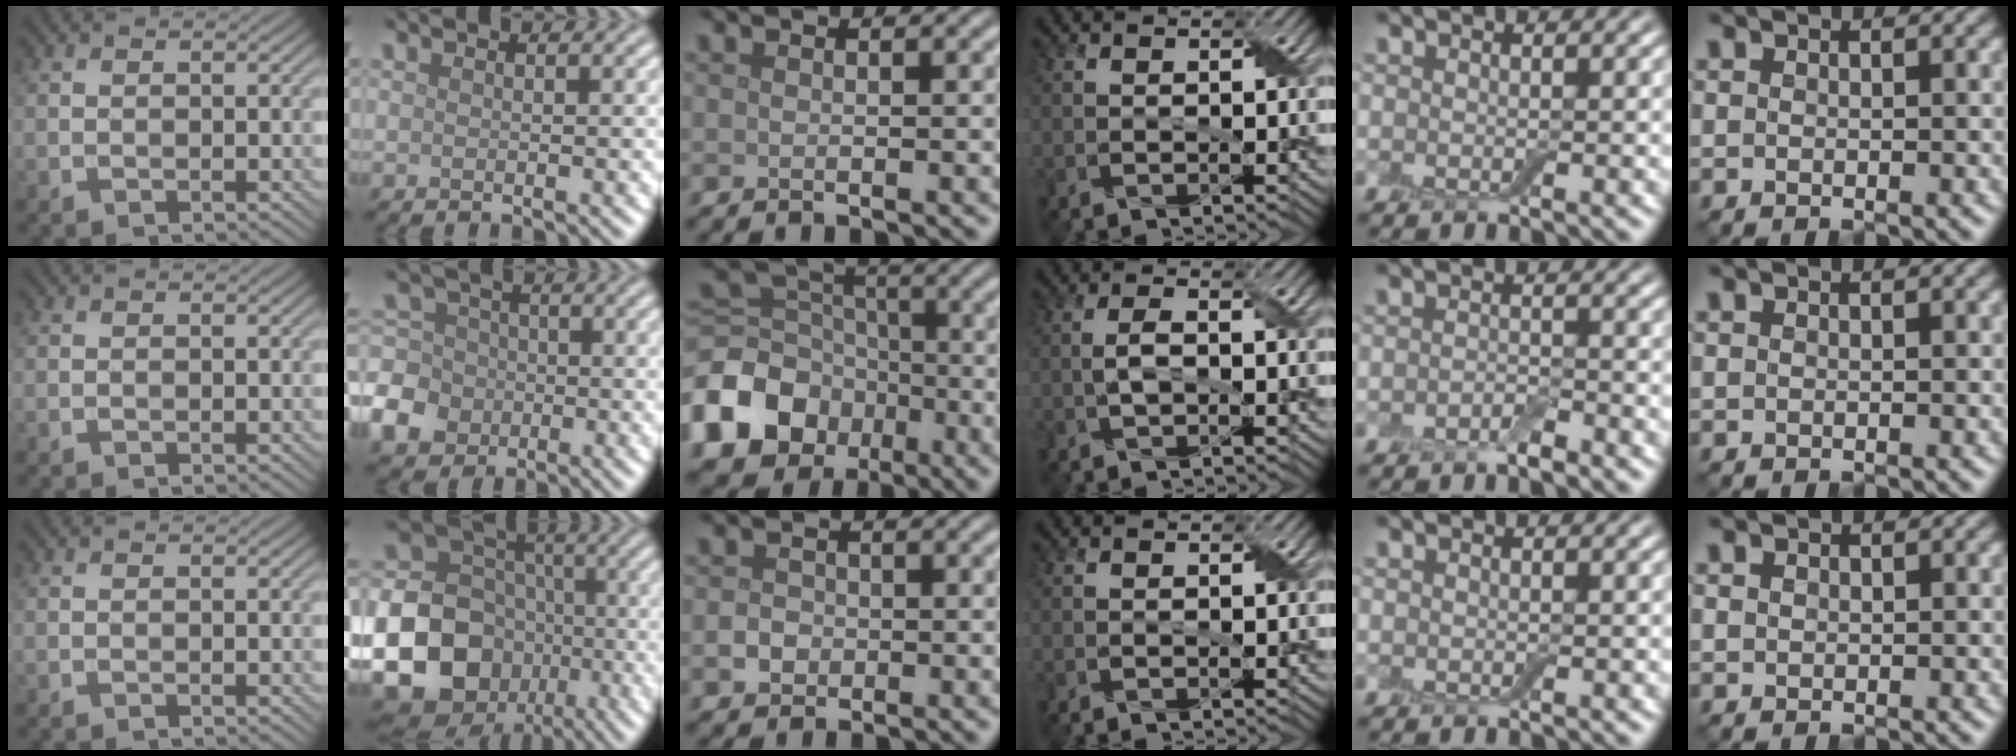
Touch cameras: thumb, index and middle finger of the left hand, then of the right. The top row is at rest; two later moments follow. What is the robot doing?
{"motion": "fold", "object": "aluminum foil"}